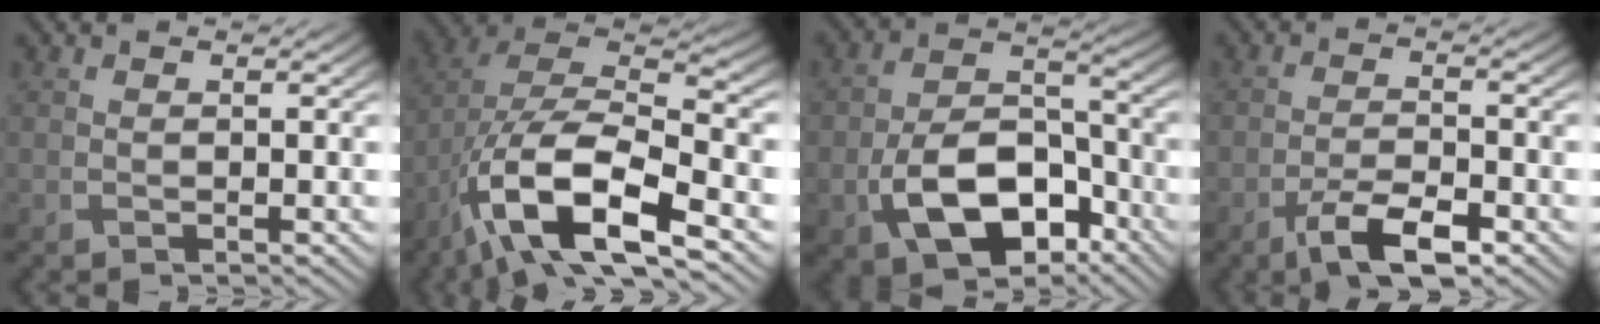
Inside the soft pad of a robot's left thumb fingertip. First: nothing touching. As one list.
[{"total": 14.8, "force": [-7.3, 5.6, 11.5], "torque": [-0.241, -0.017, -0.144]}, {"total": 11.6, "force": [-5.1, 6.8, 7.9], "torque": [-0.160, -0.008, -0.090]}, {"total": 5.9, "force": [-3.6, 1.9, 4.2], "torque": [-0.082, 0.001, -0.068]}]